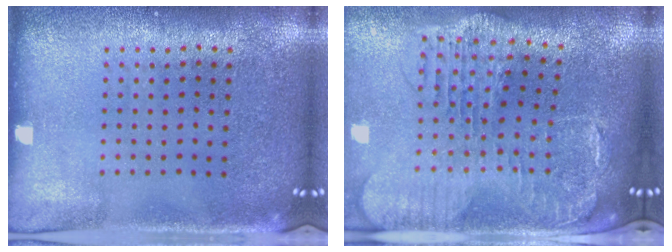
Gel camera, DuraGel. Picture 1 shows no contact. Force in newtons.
{"total": 2.2, "press": 2.0, "slide": 1.0}